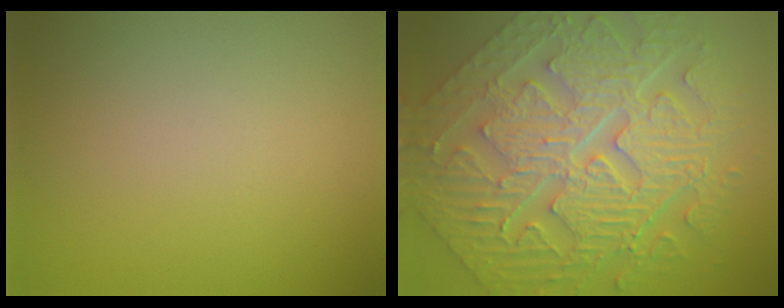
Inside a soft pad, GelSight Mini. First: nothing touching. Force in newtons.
{"total": 11.0, "press": 7.8, "slide": 7.8}